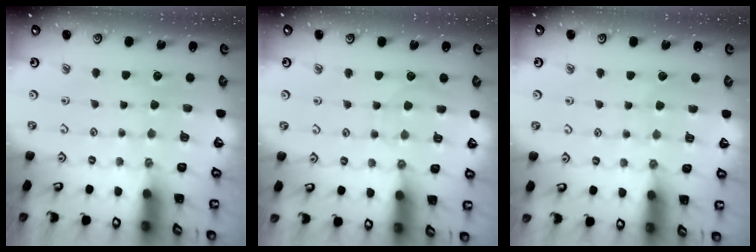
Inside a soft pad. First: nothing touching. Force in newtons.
{"total": 2.8, "press": 2.8, "slide": 0.4}
{"total": 4.4, "press": 4.4, "slide": 0.5}